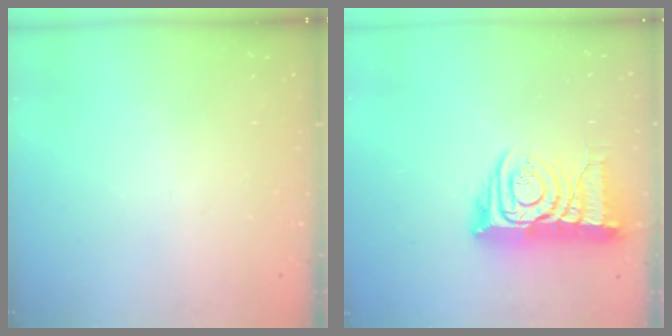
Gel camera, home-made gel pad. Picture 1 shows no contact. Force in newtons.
{"total": 13.5, "press": 13.4, "slide": 1.5}